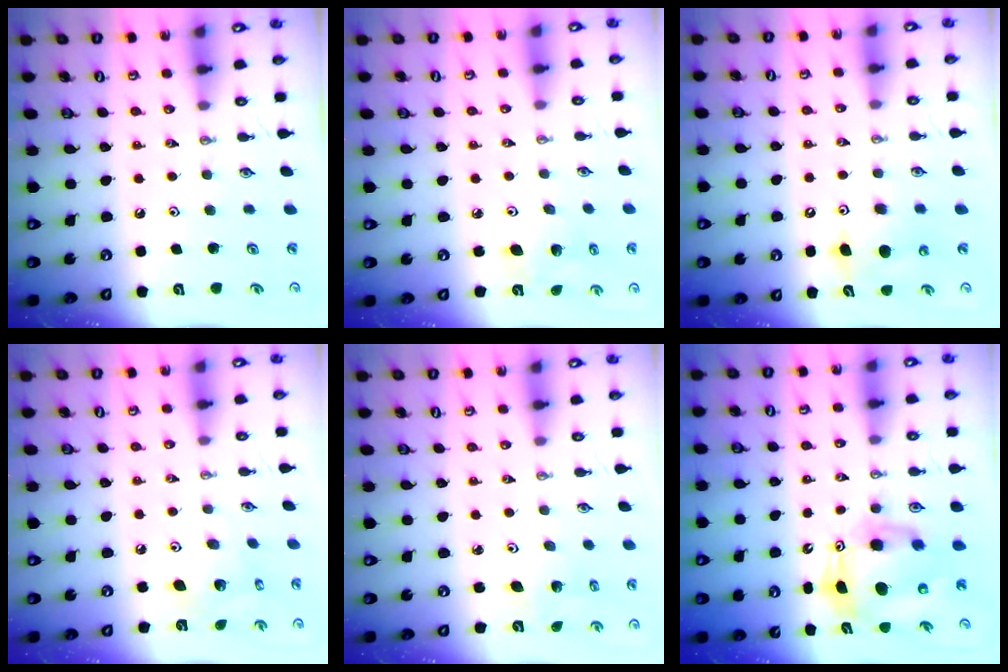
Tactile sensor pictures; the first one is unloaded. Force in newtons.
{"total": 6.2, "press": 5.9, "slide": 1.8}
{"total": 8.7, "press": 8.7, "slide": 1.1}
{"total": 8.1, "press": 8.1, "slide": 0.2}
{"total": 2.7, "press": 2.7, "slide": 0.3}
{"total": 11.5, "press": 11.2, "slide": 2.5}